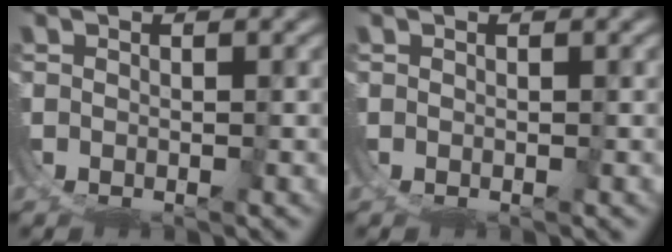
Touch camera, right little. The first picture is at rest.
{"total": 0.0}